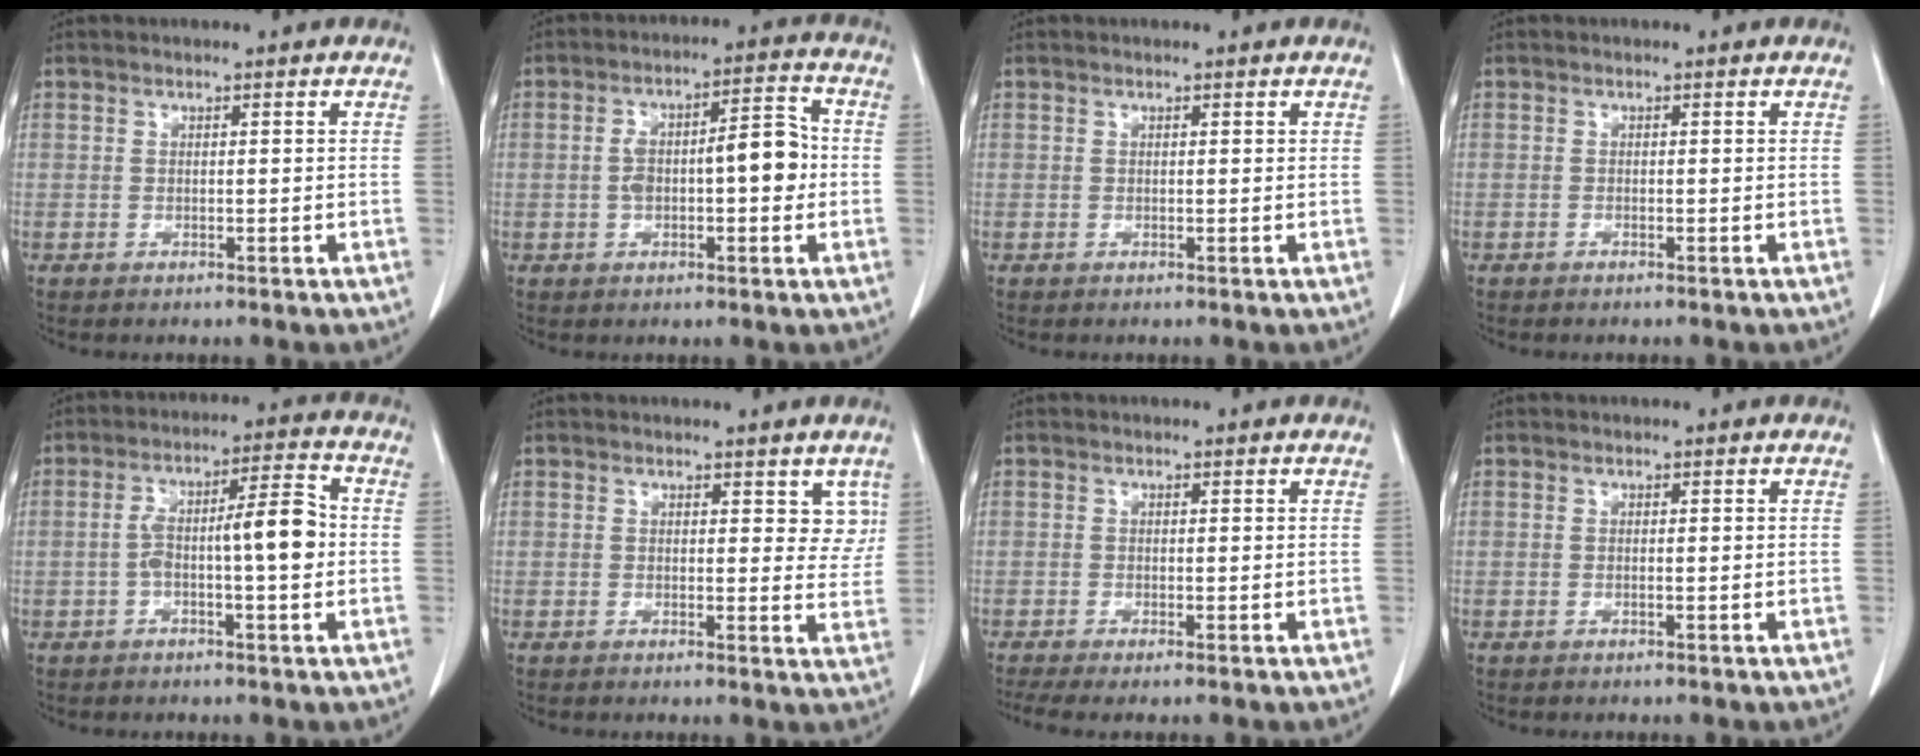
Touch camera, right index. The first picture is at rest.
{"total": 9.4, "force": [-0.4, 3.1, 8.8], "torque": [-0.151, 0.031, -0.006]}
{"total": 0.0}
{"total": 0.0}
{"total": 9.1, "force": [-1.0, 1.6, 8.9], "torque": [-0.152, 0.027, -0.020]}
{"total": 4.0, "force": [2.4, 2.3, 2.3], "torque": [-0.003, -0.008, 0.022]}
{"total": 3.1, "force": [-2.2, 0.4, 2.2], "torque": [-0.043, -0.007, -0.040]}
{"total": 0.0}